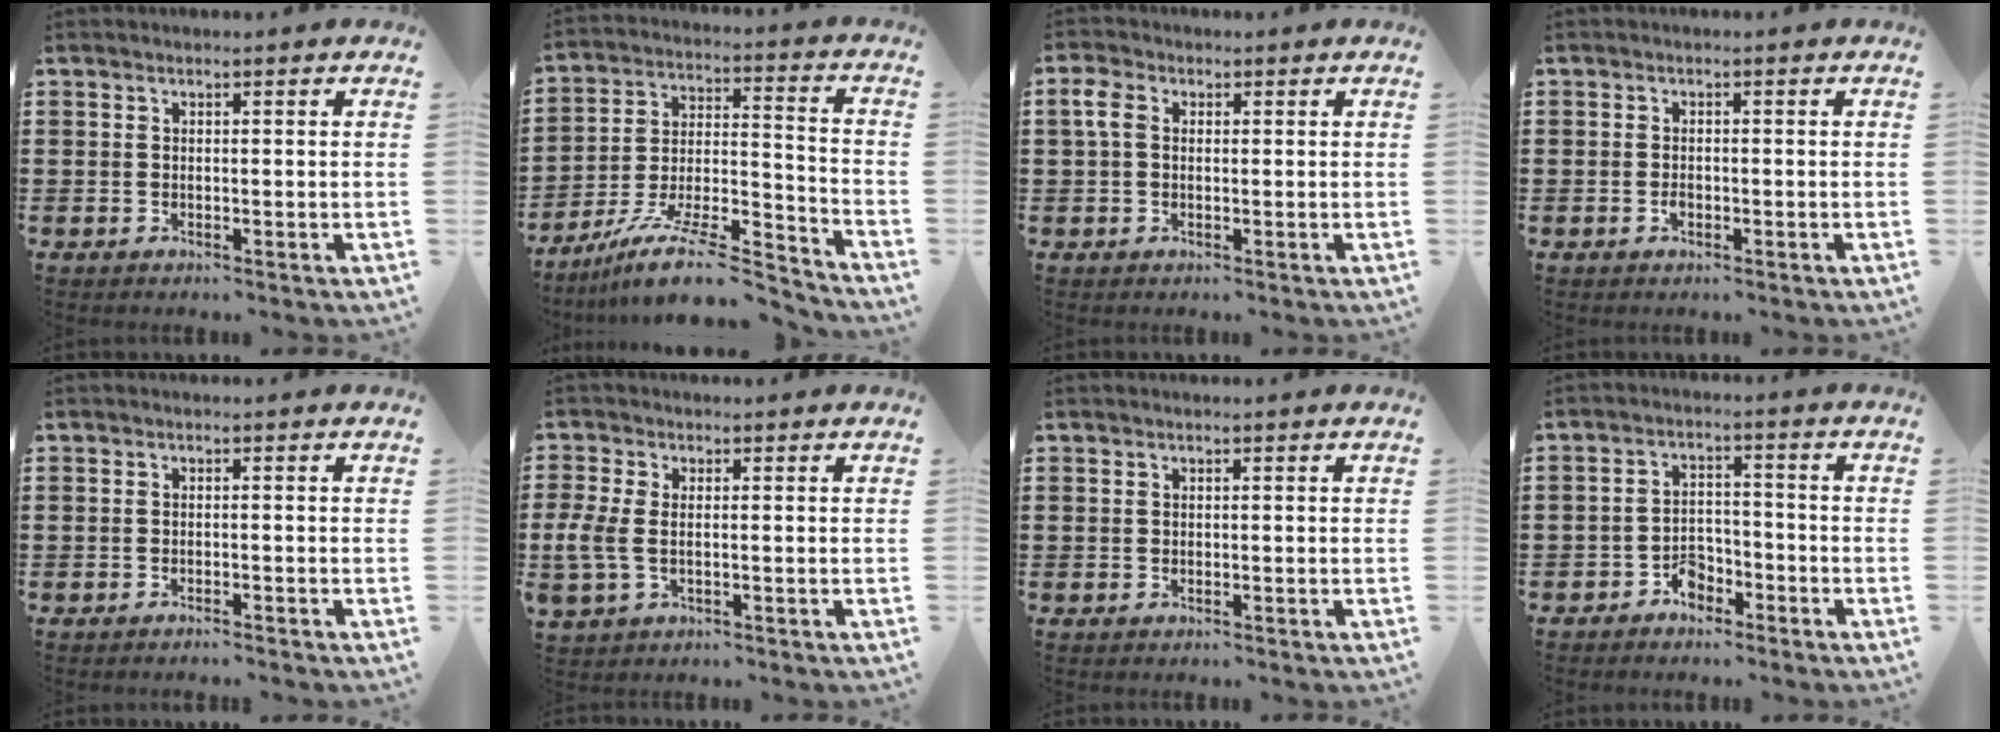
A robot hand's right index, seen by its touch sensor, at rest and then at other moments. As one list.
[{"total": 13.2, "force": [-10.7, 2.5, 7.3], "torque": [-0.116, 0.033, -0.196]}, {"total": 3.0, "force": [0.5, 2.0, 2.2], "torque": [-0.057, 0.006, 0.004]}, {"total": 1.1, "force": [-0.6, 0.6, 0.8], "torque": [-0.016, -0.003, -0.010]}, {"total": 0.9, "force": [-0.8, -0.1, 0.1], "torque": [-0.005, -0.001, -0.017]}, {"total": 4.3, "force": [-0.7, 2.5, 3.4], "torque": [-0.094, -0.006, -0.020]}, {"total": 0.0}, {"total": 3.5, "force": [-2.6, 2.0, 1.3], "torque": [-0.028, 0.007, -0.053]}]